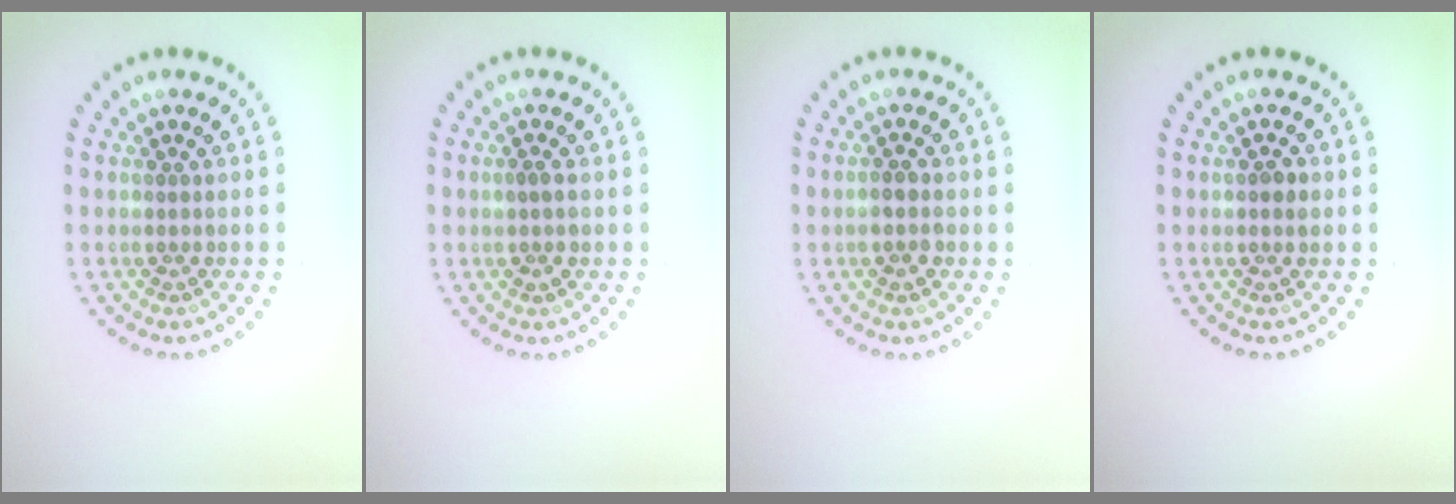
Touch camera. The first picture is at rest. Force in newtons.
{"total": 1.1, "press": 1.1, "slide": 0.3}
{"total": 1.7, "press": 1.5, "slide": 0.7}
{"total": 1.3, "press": 1.2, "slide": 0.4}